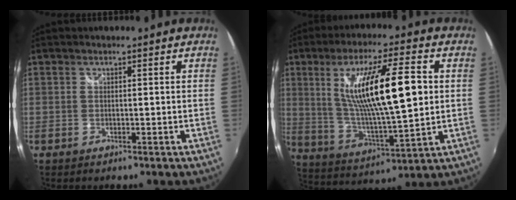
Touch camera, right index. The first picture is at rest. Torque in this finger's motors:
{"motor_torque": [0.73, 0.09, 1.05, 0.21]}